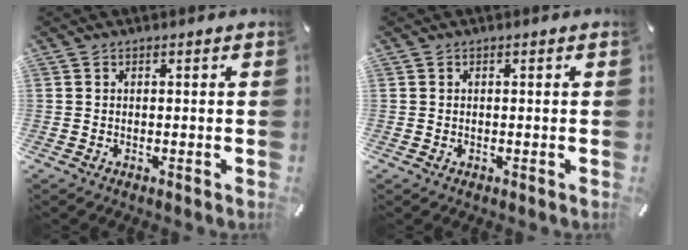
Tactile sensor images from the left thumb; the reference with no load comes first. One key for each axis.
{"total": 0.0}